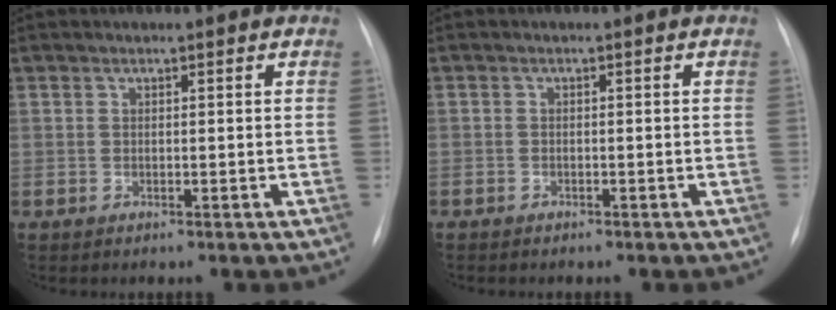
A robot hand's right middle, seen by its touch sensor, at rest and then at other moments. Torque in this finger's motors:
{"motor_torque": [0.12, -0.25, -0.90, -0.21]}